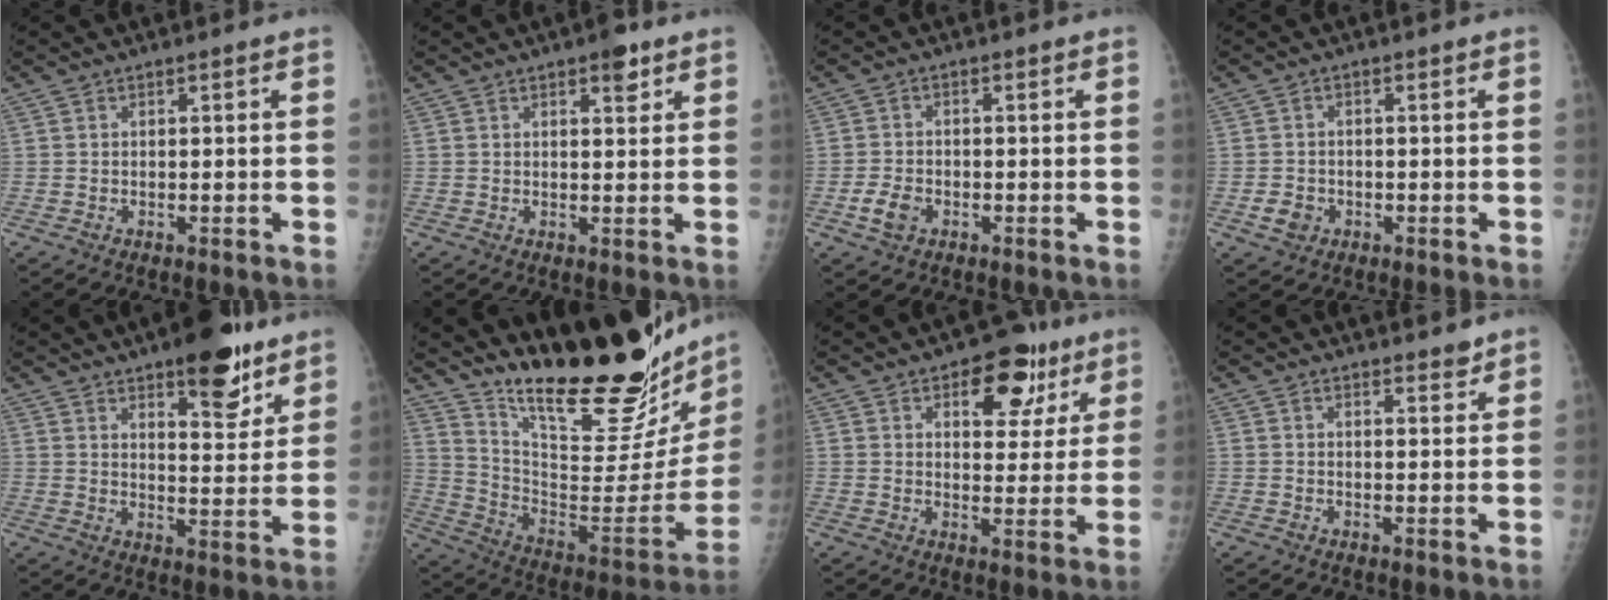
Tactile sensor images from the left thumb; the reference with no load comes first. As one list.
[{"total": 3.6, "force": [2.2, 1.5, 2.4], "torque": [-0.020, -0.009, 0.028]}, {"total": 3.8, "force": [-1.5, 2.7, 2.2], "torque": [-0.040, 0.004, -0.027]}, {"total": 3.0, "force": [-1.0, 2.6, 1.3], "torque": [-0.015, 0.003, -0.014]}, {"total": 12.8, "force": [8.4, 4.6, 8.5], "torque": [-0.080, -0.049, 0.119]}, {"total": 32.1, "force": [25.9, 7.0, 17.6], "torque": [-0.251, -0.168, 0.380]}, {"total": 11.2, "force": [6.0, 6.5, 7.0], "torque": [-0.045, -0.022, 0.079]}, {"total": 2.3, "force": [2.1, 0.6, 0.7], "torque": [0.002, -0.017, 0.028]}]